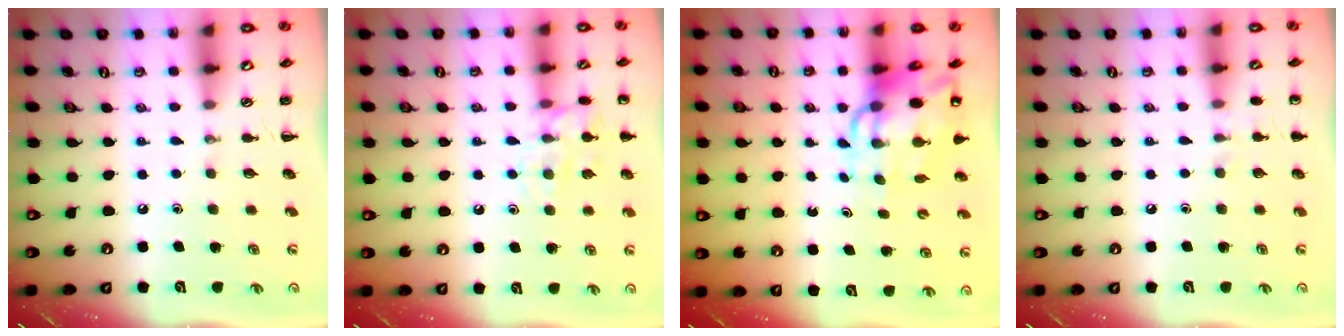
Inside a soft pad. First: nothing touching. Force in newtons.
{"total": 11.7, "press": 11.7, "slide": 0.7}
{"total": 10.4, "press": 10.0, "slide": 2.7}
{"total": 4.5, "press": 4.3, "slide": 1.5}